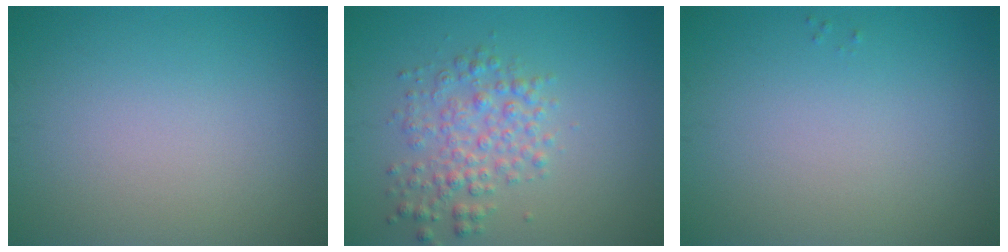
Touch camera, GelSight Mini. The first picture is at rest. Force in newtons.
{"total": 3.3, "press": 3.3, "slide": 0.1}
{"total": 0.0}